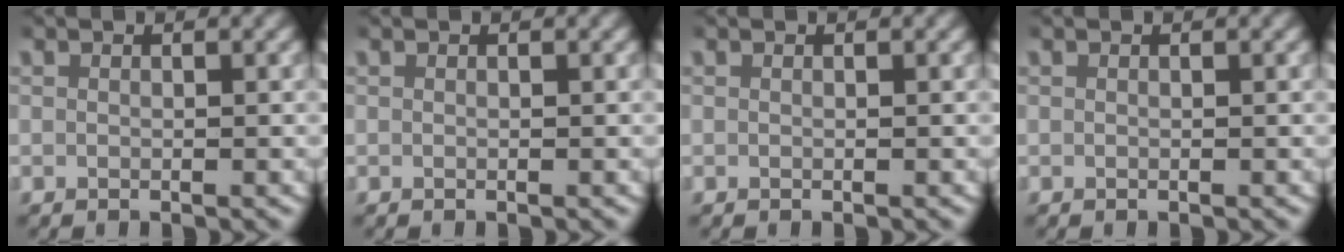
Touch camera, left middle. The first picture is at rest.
{"total": 0.0}
{"total": 0.0}
{"total": 0.0}